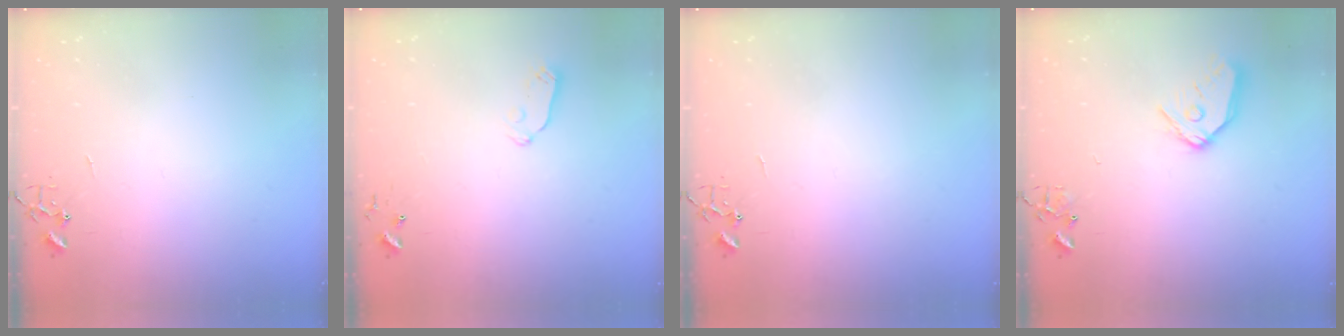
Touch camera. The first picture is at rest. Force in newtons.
{"total": 5.6, "press": 5.6, "slide": 0.3}
{"total": 0.0}
{"total": 12.5, "press": 12.4, "slide": 1.6}